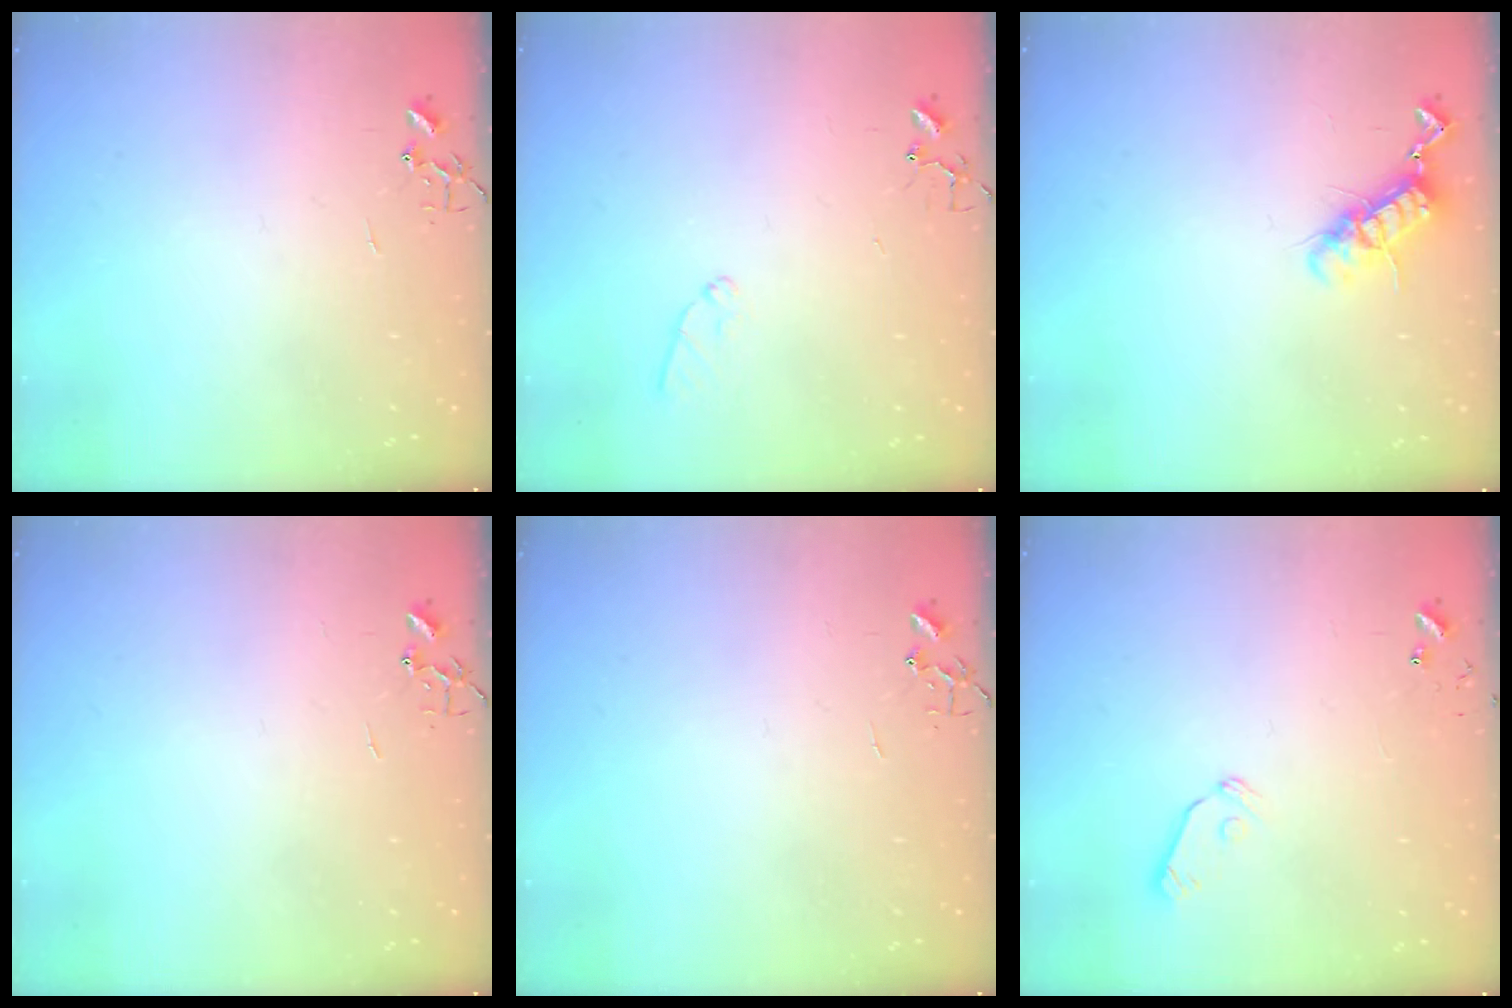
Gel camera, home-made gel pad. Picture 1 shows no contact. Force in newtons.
{"total": 5.7, "press": 5.7, "slide": 0.6}
{"total": 11.1, "press": 11.1, "slide": 0.7}
{"total": 0.0}
{"total": 0.0}
{"total": 6.0, "press": 6.0, "slide": 0.7}